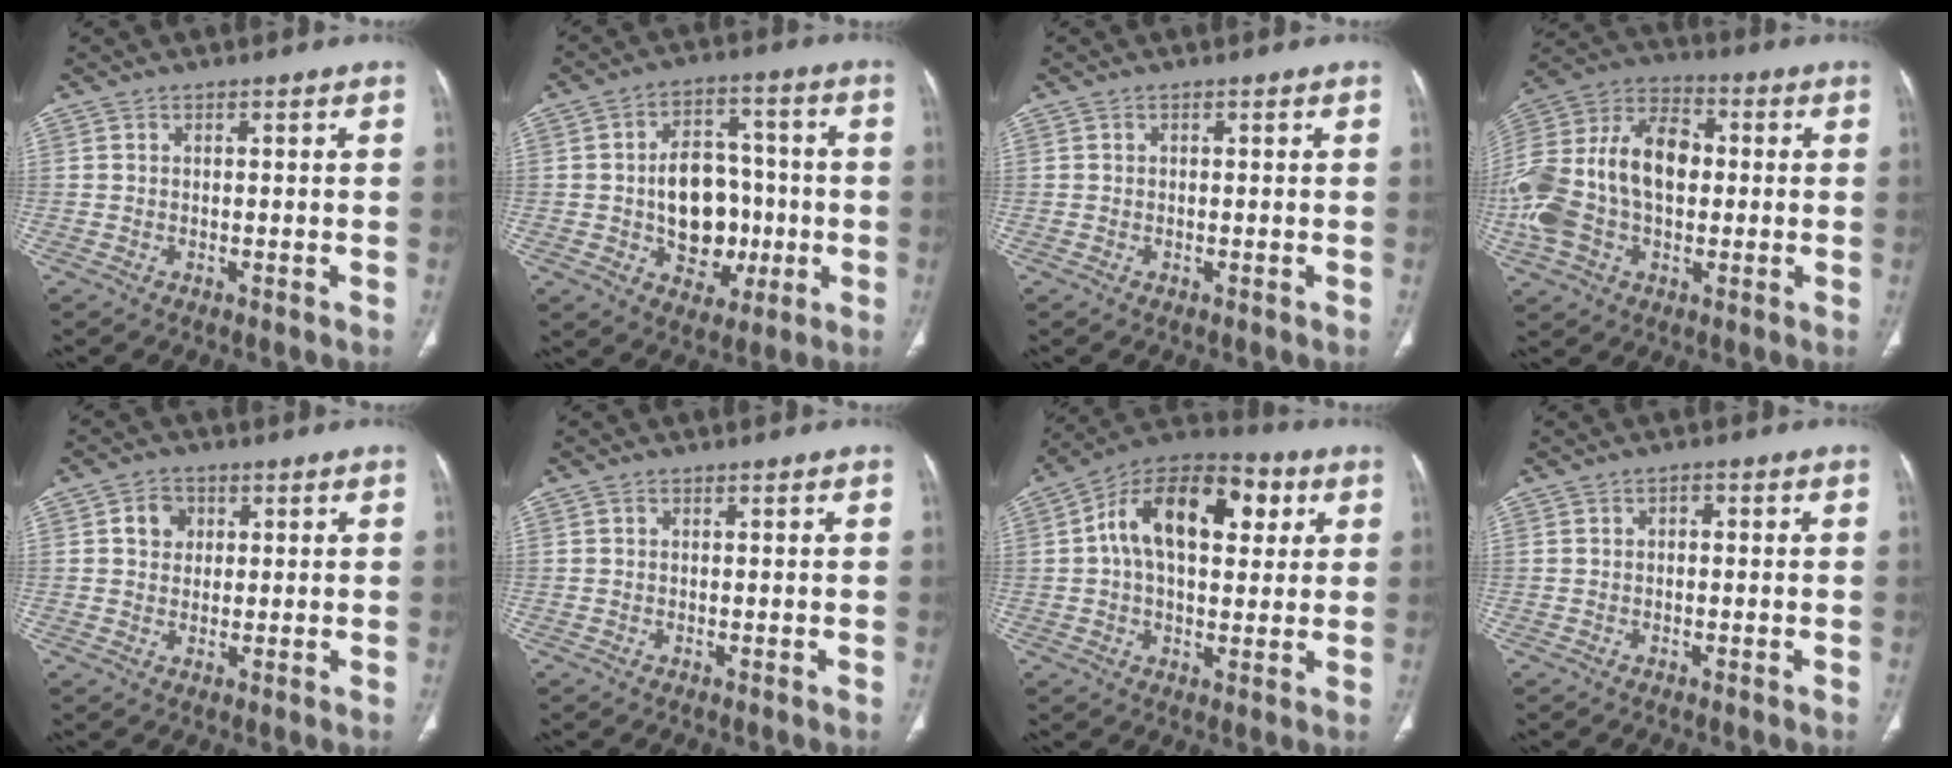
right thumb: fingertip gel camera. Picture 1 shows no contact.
{"total": 13.9, "force": [-1.7, 10.3, 9.2], "torque": [-0.089, 0.032, -0.016]}
{"total": 0.0}
{"total": 23.5, "force": [-0.2, 15.5, 17.8], "torque": [-0.386, 0.034, -0.001]}
{"total": 4.3, "force": [1.2, 3.7, 1.9], "torque": [-0.009, 0.001, 0.018]}
{"total": 0.0}
{"total": 19.4, "force": [5.0, 11.2, 15.1], "torque": [-0.213, 0.022, 0.068]}
{"total": 1.1, "force": [0.0, 0.7, 0.8], "torque": [-0.004, 0.005, -0.004]}